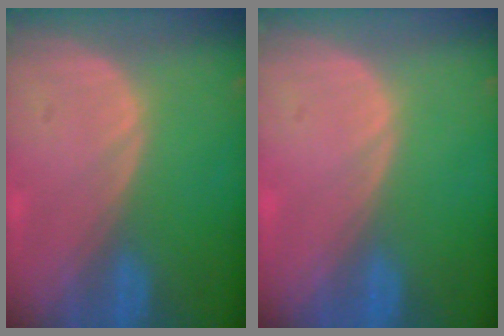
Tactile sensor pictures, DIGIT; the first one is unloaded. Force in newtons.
{"total": 0.0}